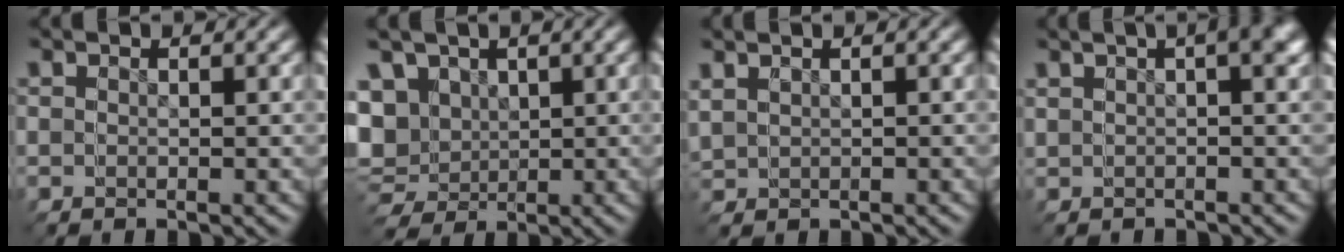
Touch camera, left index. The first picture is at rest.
{"total": 9.2, "force": [-0.3, 8.8, 2.6], "torque": [-0.091, -0.045, 0.004]}
{"total": 1.4, "force": [0.2, 1.3, 0.2], "torque": [-0.014, -0.003, 0.010]}
{"total": 2.1, "force": [0.3, 0.7, 2.0], "torque": [-0.035, 0.004, 0.007]}